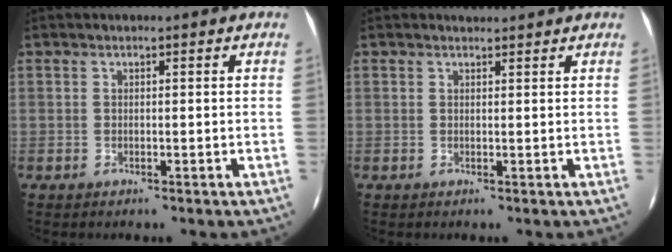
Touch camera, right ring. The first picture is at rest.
{"total": 1.2, "force": [1.2, 0.1, 0.1], "torque": [-0.005, 0.003, 0.019]}